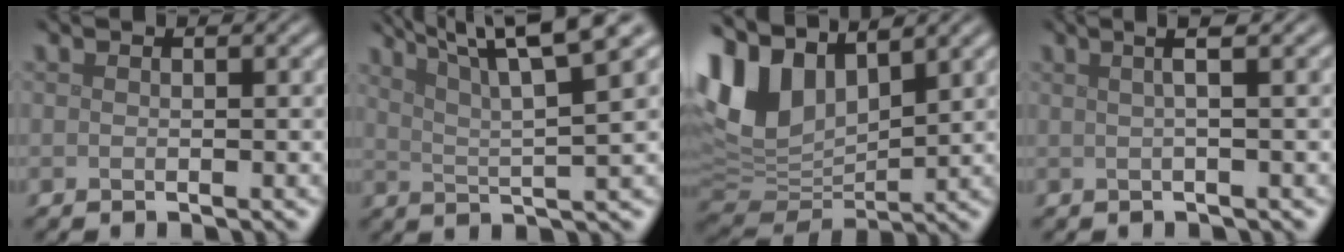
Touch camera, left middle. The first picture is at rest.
{"total": 9.0, "force": [5.5, 1.4, 6.9], "torque": [-0.099, 0.022, 0.080]}
{"total": 8.0, "force": [4.7, 4.5, 4.7], "torque": [-0.113, 0.003, 0.092]}
{"total": 2.7, "force": [0.9, 0.6, 2.5], "torque": [-0.037, 0.008, 0.007]}